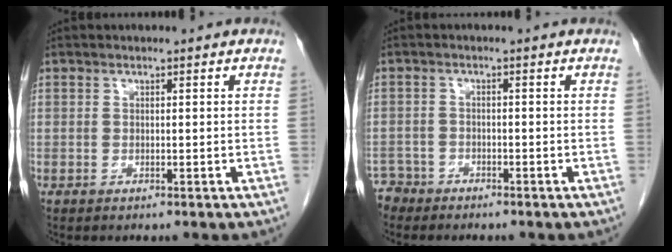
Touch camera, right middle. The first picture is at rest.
{"total": 3.0, "force": [-2.7, 1.1, -0.7], "torque": [0.011, 0.000, -0.054]}